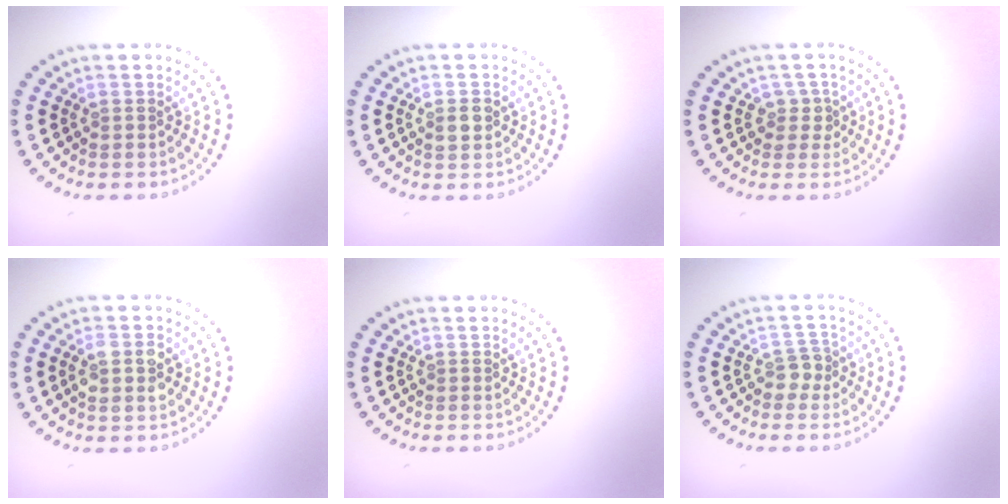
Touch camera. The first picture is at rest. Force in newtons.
{"total": 1.3, "press": 1.3, "slide": 0.1}
{"total": 1.7, "press": 1.3, "slide": 1.1}
{"total": 2.4, "press": 2.4, "slide": 0.3}
{"total": 0.0}
{"total": 1.8, "press": 1.4, "slide": 1.0}